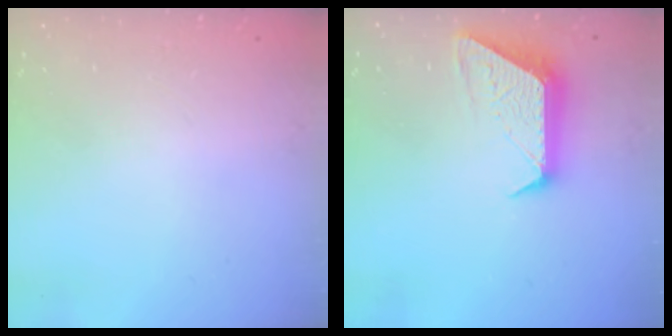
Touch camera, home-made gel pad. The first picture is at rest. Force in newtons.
{"total": 10.4, "press": 10.4, "slide": 0.9}